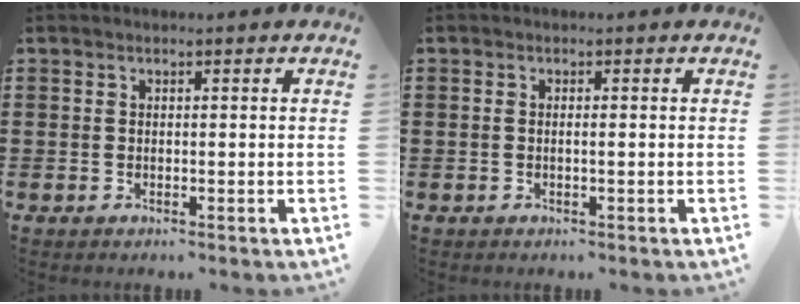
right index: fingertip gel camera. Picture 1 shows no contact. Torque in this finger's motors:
{"motor_torque": [-0.19, 0.24, 0.06, -0.01]}